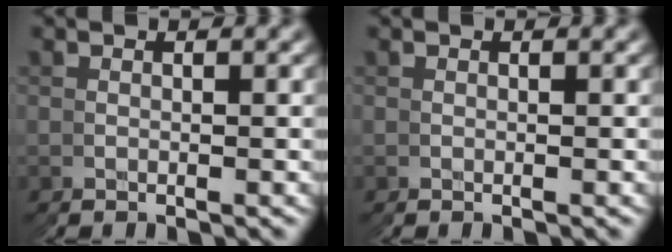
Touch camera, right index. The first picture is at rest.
{"total": 0.0}